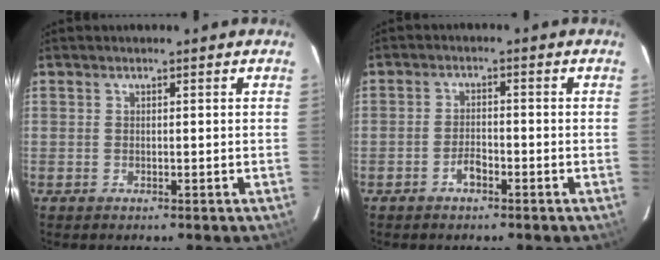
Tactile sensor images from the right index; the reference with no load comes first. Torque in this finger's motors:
{"motor_torque": [0.15, 0.07, 0.02, 0.00]}